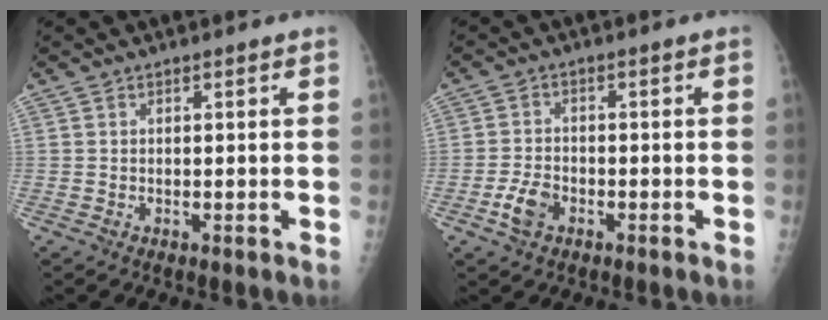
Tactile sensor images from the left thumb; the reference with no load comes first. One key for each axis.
{"total": 4.3, "fx": -2.1, "fy": 2.7, "fz": 2.7, "tx": -0.054, "ty": 0.013, "tz": -0.041}